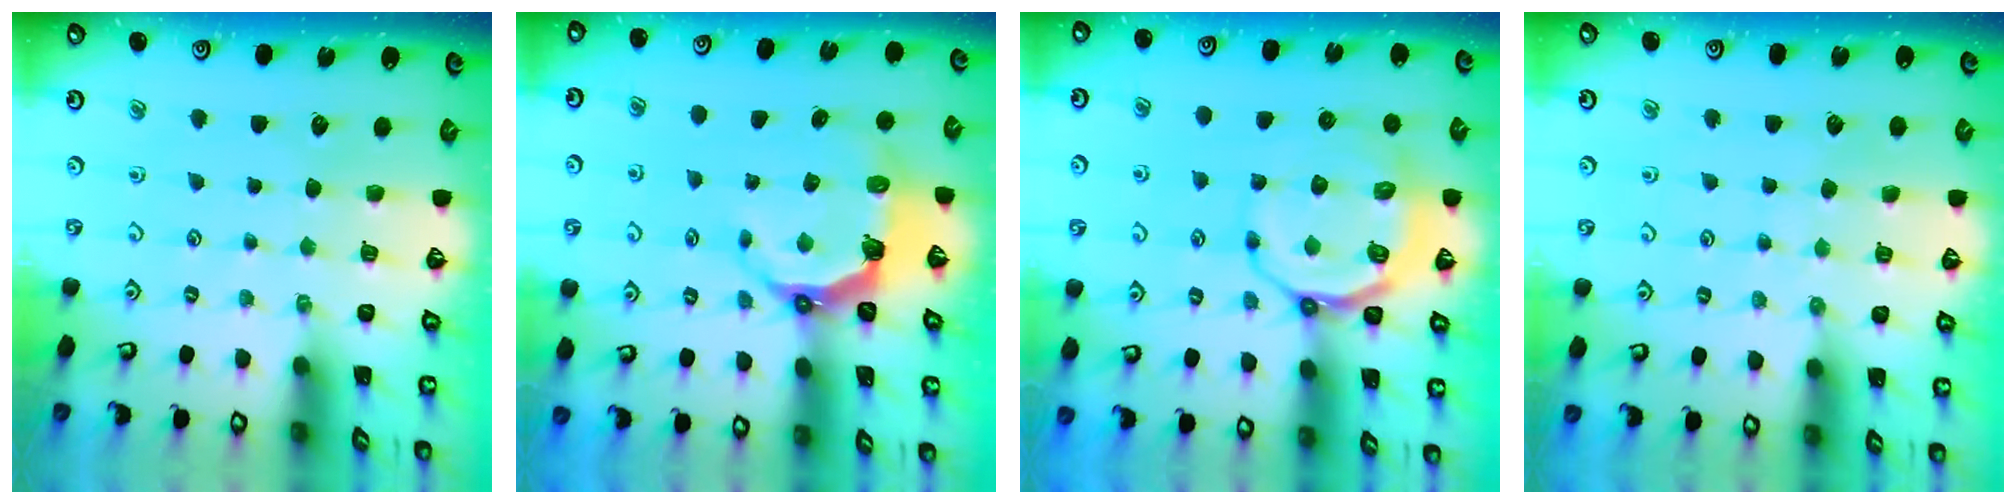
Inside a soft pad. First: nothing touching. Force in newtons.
{"total": 6.5, "press": 4.9, "slide": 4.4}
{"total": 11.1, "press": 10.7, "slide": 3.0}
{"total": 3.8, "press": 3.7, "slide": 0.3}